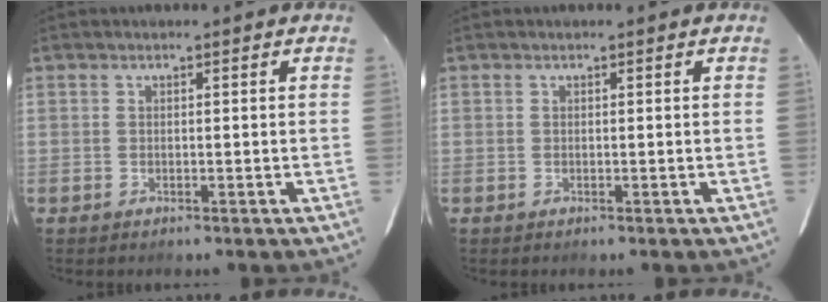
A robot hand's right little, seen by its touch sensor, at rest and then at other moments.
{"total": 0.0}